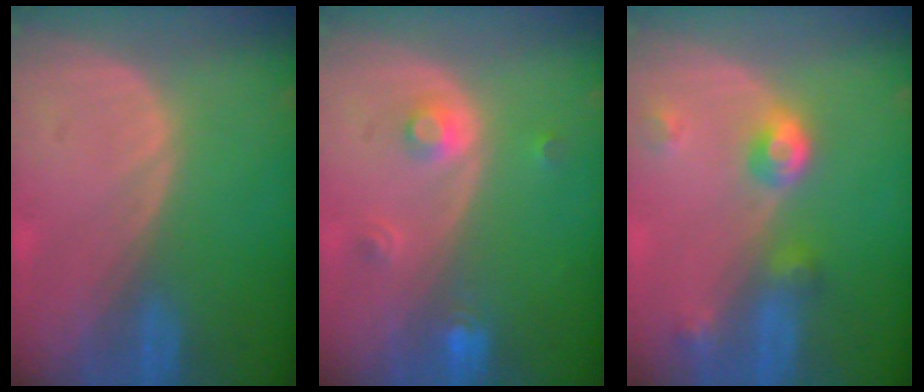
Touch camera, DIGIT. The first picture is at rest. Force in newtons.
{"total": 3.0, "press": 2.8, "slide": 1.2}
{"total": 4.8, "press": 4.3, "slide": 2.0}